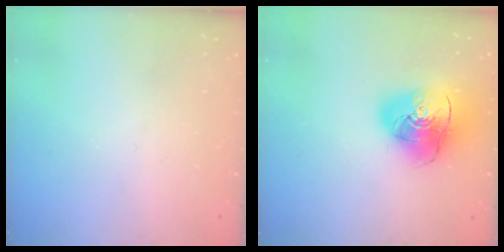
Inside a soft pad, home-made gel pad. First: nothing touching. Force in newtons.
{"total": 16.8, "press": 16.6, "slide": 2.5}